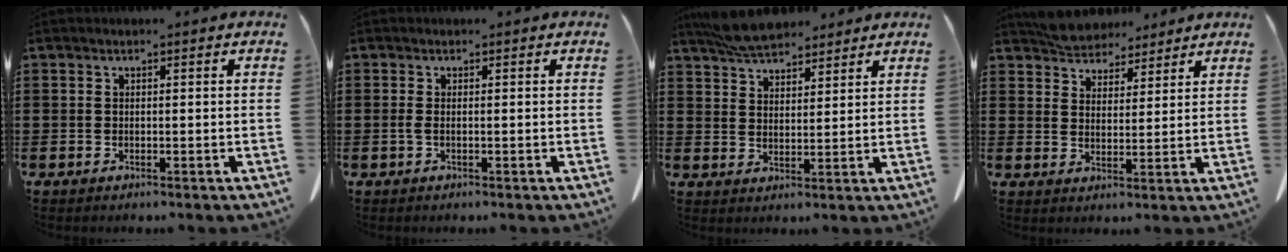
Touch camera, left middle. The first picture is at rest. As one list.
[{"total": 1.0, "force": [-0.3, 0.2, 1.0], "torque": [-0.021, 0.000, -0.004]}, {"total": 6.9, "force": [6.2, 1.9, 2.4], "torque": [-0.064, -0.010, 0.119]}, {"total": 5.0, "force": [4.8, 1.5, 0.3], "torque": [-0.025, -0.012, 0.090]}]